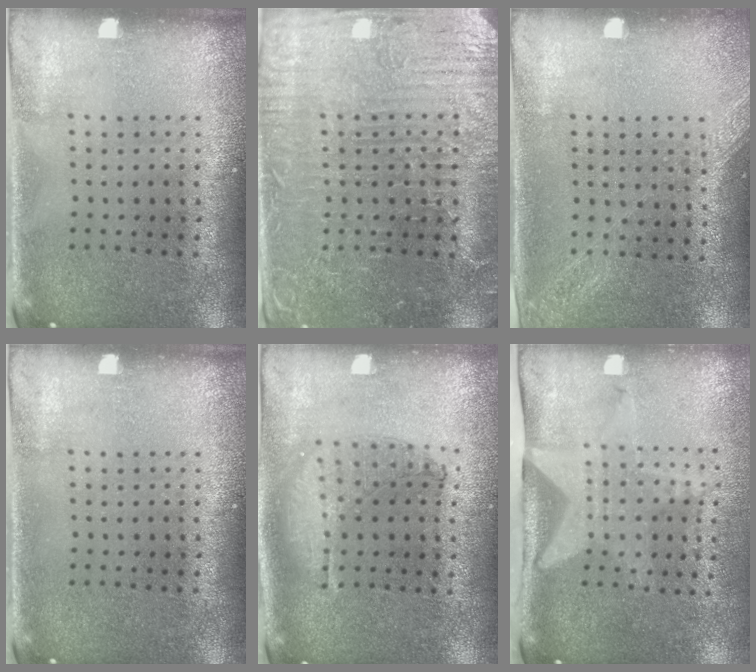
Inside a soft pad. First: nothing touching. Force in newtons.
{"total": 4.1, "press": 3.9, "slide": 1.0}
{"total": 1.1, "press": 1.1, "slide": 0.2}
{"total": 0.0}
{"total": 0.9, "press": 0.9, "slide": 0.3}
{"total": 2.1, "press": 1.5, "slide": 1.4}